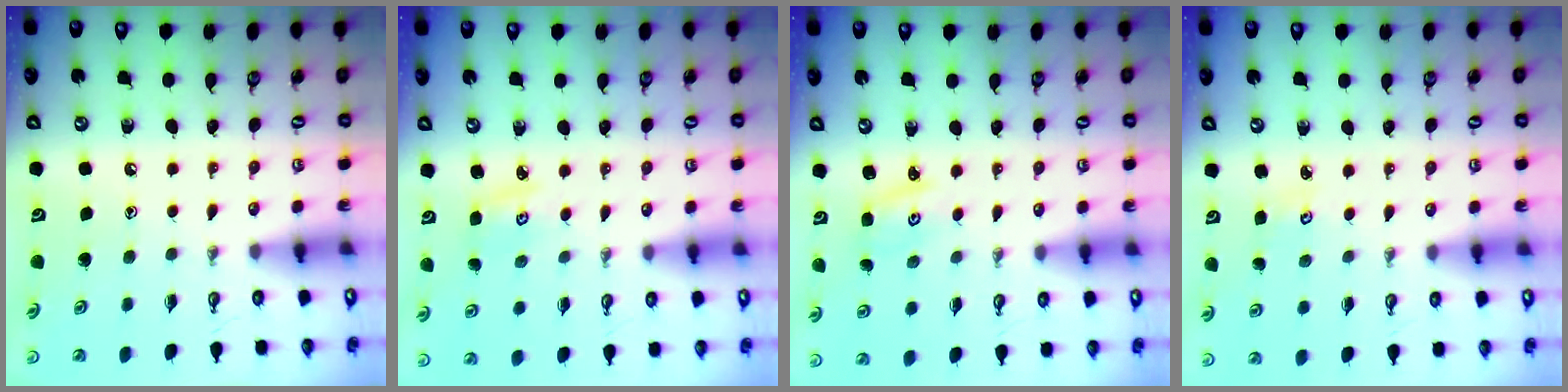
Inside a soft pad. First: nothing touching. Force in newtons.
{"total": 2.7, "press": 2.7, "slide": 0.4}
{"total": 2.0, "press": 2.0, "slide": 0.2}
{"total": 2.7, "press": 2.7, "slide": 0.3}